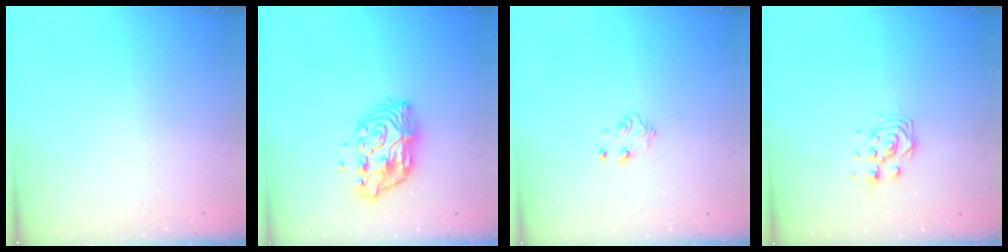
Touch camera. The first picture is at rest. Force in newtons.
{"total": 11.0, "press": 10.9, "slide": 0.9}
{"total": 5.4, "press": 5.4, "slide": 0.4}
{"total": 6.6, "press": 6.6, "slide": 0.5}